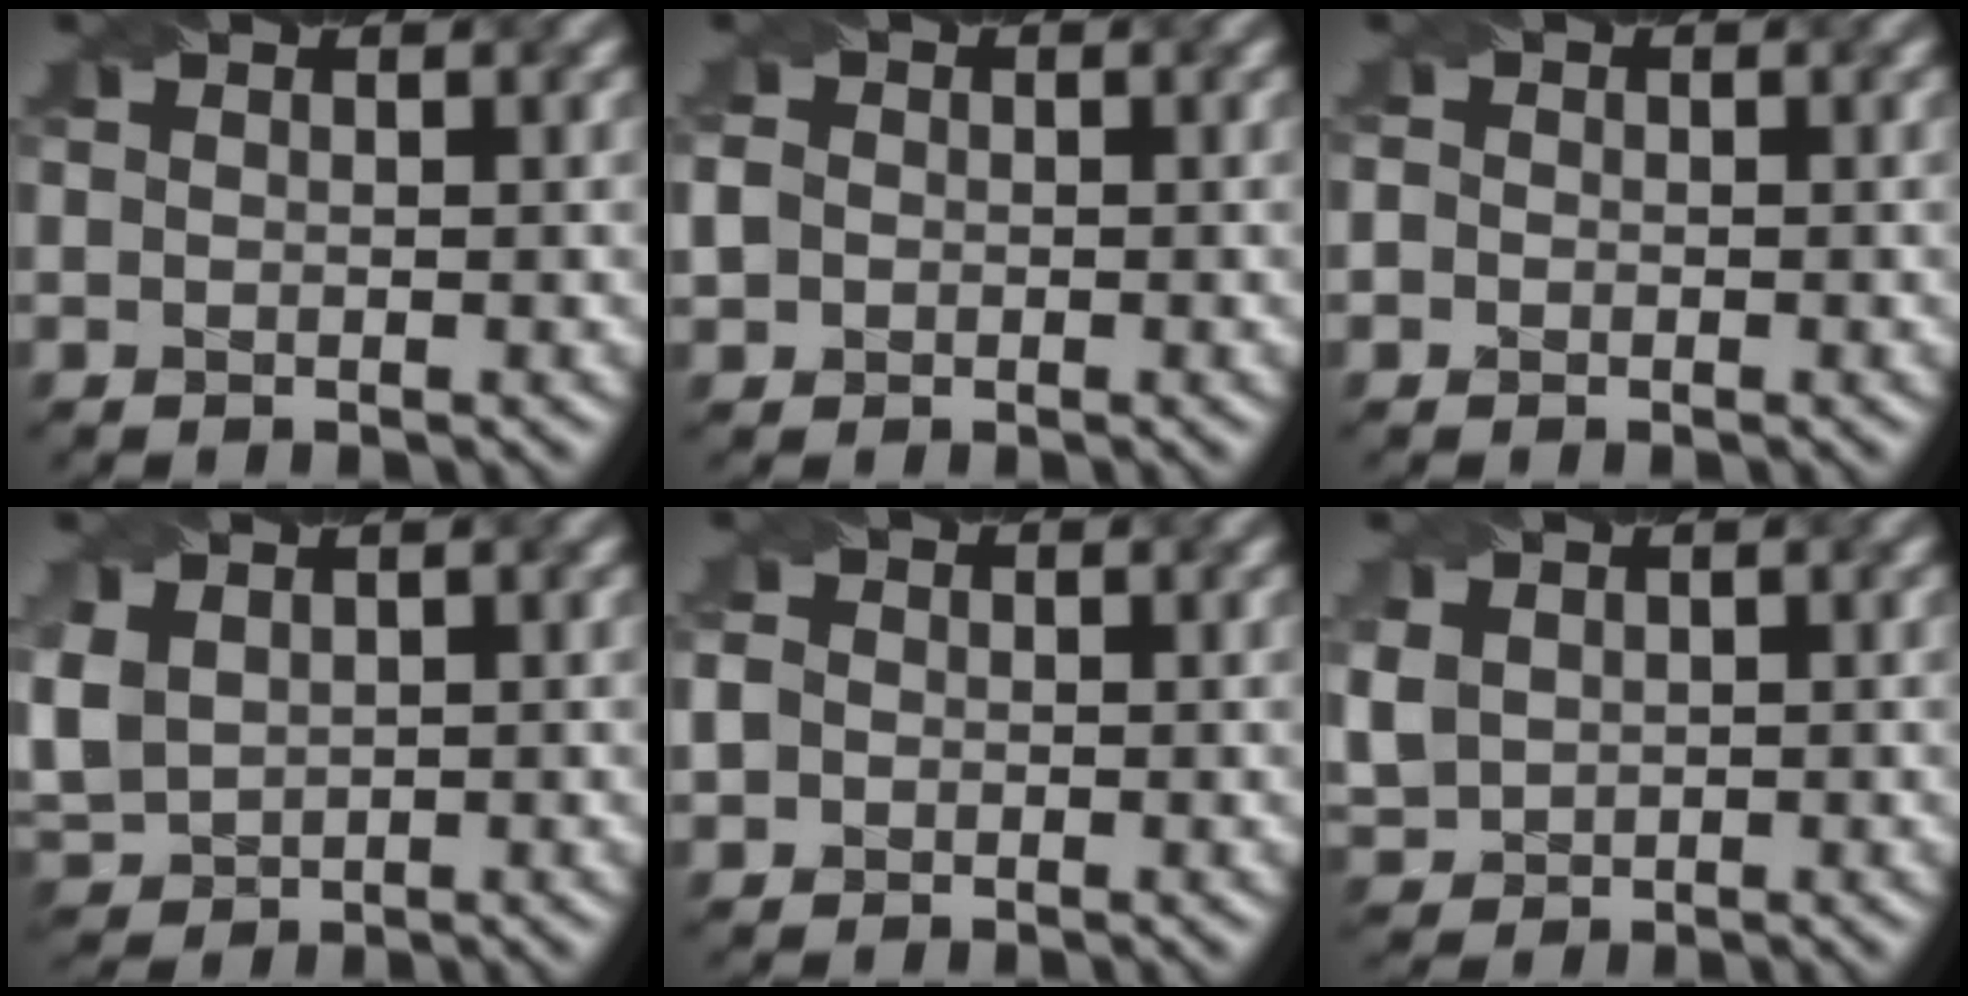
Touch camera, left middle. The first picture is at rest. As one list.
[{"total": 2.0, "force": [-0.1, 1.8, 0.9], "torque": [-0.026, 0.009, 0.000]}, {"total": 1.3, "force": [-0.1, 1.2, 0.6], "torque": [-0.007, 0.006, -0.010]}, {"total": 4.0, "force": [1.3, 3.0, 2.4], "torque": [-0.083, 0.007, 0.031]}, {"total": 2.4, "force": [0.0, 2.1, 1.1], "torque": [-0.020, 0.013, -0.008]}, {"total": 2.7, "force": [0.8, 2.3, 1.2], "torque": [-0.047, 0.003, 0.022]}]